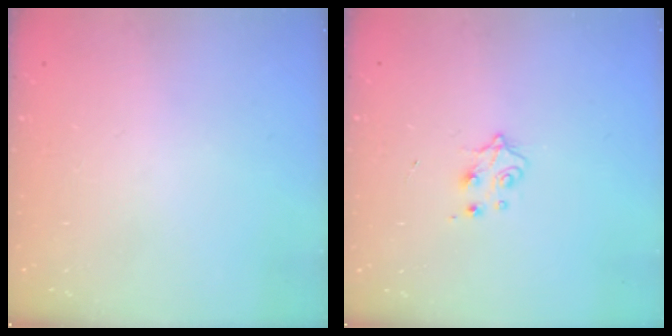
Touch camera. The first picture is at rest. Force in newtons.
{"total": 4.1, "press": 4.0, "slide": 0.6}